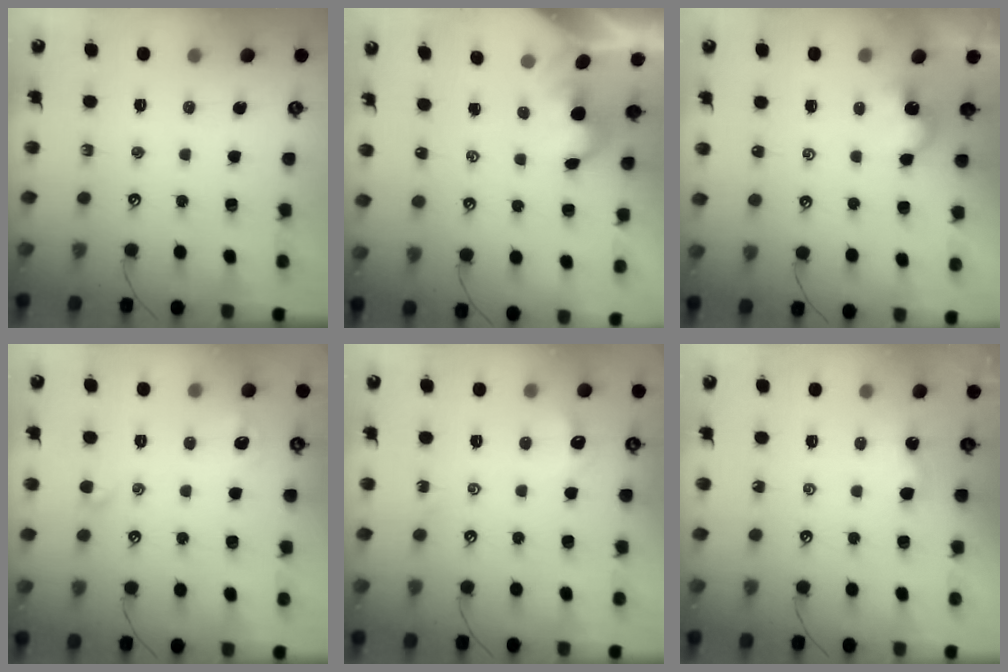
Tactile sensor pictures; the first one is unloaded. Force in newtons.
{"total": 2.1, "press": 2.1, "slide": 0.2}
{"total": 2.5, "press": 2.5, "slide": 0.3}
{"total": 2.6, "press": 2.5, "slide": 0.6}
{"total": 4.6, "press": 4.5, "slide": 0.6}
{"total": 1.7, "press": 1.6, "slide": 0.3}